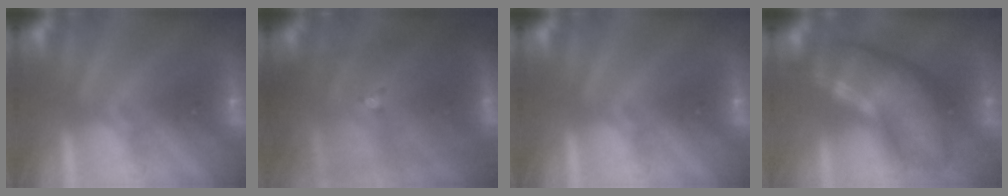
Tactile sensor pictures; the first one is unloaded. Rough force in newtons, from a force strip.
{"total": 6.9}
{"total": 0.0}
{"total": 7.9}